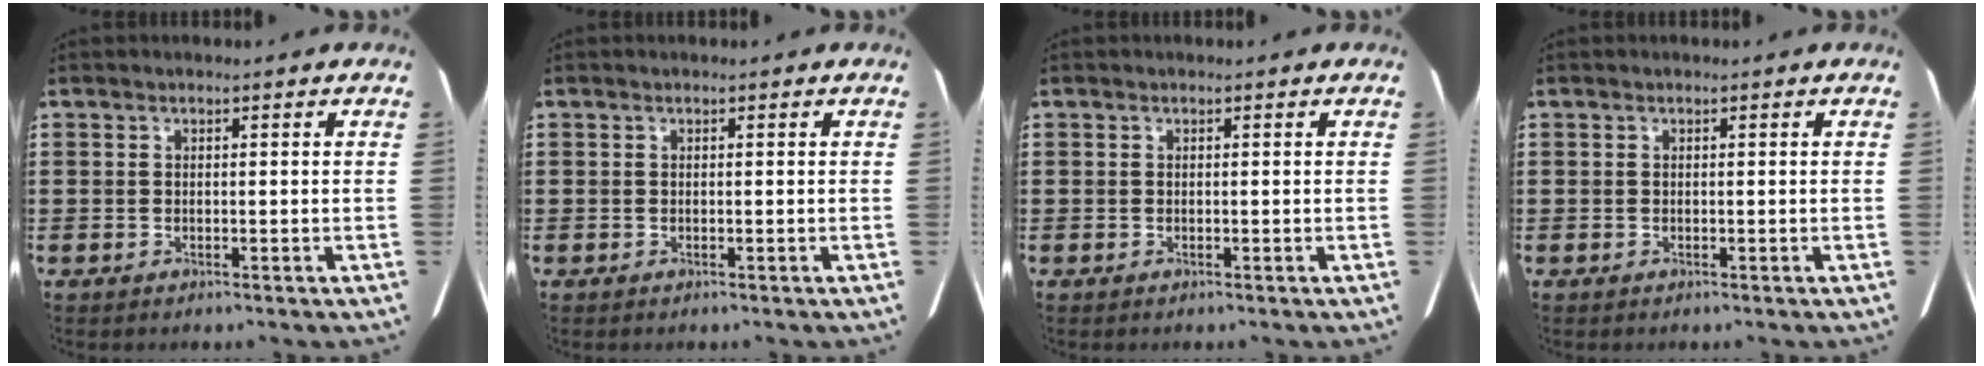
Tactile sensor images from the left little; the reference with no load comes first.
{"total": 0.0}
{"total": 0.0}
{"total": 0.0}